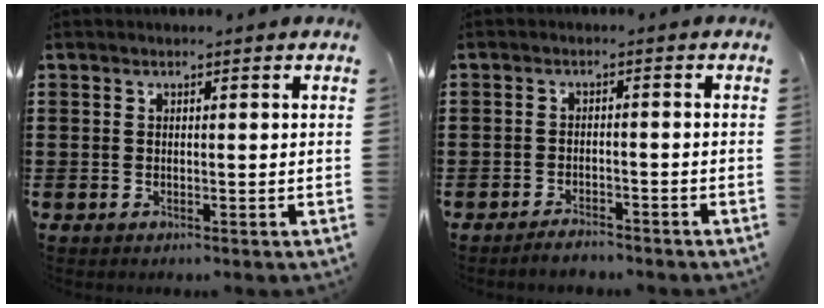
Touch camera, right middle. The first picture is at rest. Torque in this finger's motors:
{"motor_torque": [-0.02, 0.02, -0.10, 0.00]}